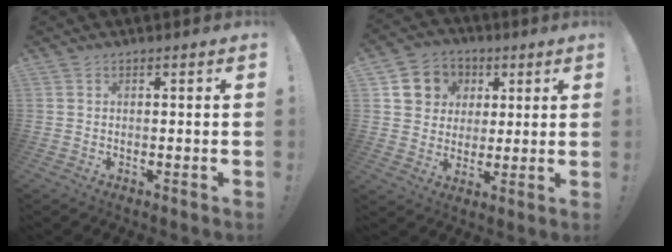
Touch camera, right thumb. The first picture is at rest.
{"total": 9.9, "force": [2.8, 9.2, 2.4], "torque": [-0.025, -0.014, 0.060]}